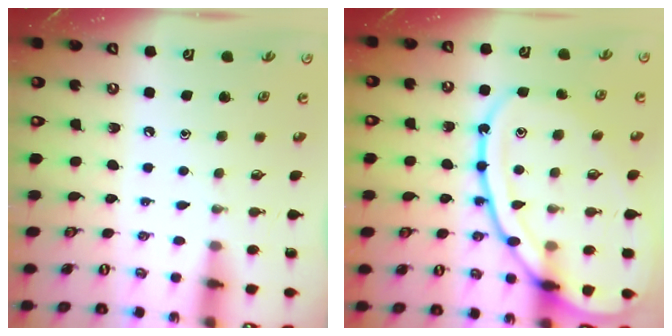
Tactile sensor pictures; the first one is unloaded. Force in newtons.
{"total": 20.7, "press": 20.6, "slide": 2.0}